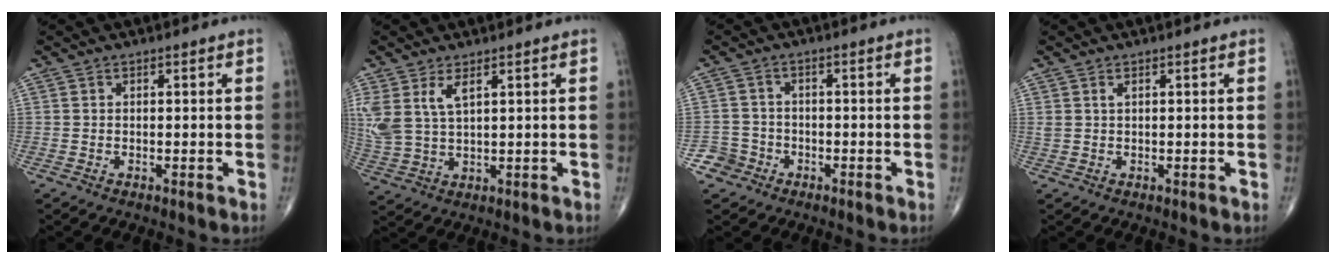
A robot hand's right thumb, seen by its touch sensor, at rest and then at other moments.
{"total": 7.6, "force": [3.4, 3.3, 5.9], "torque": [-0.139, -0.008, 0.080]}
{"total": 3.7, "force": [-2.0, 3.1, -0.2], "torque": [0.022, 0.017, -0.041]}
{"total": 1.0, "force": [0.6, 0.3, 0.7], "torque": [-0.016, 0.007, 0.015]}